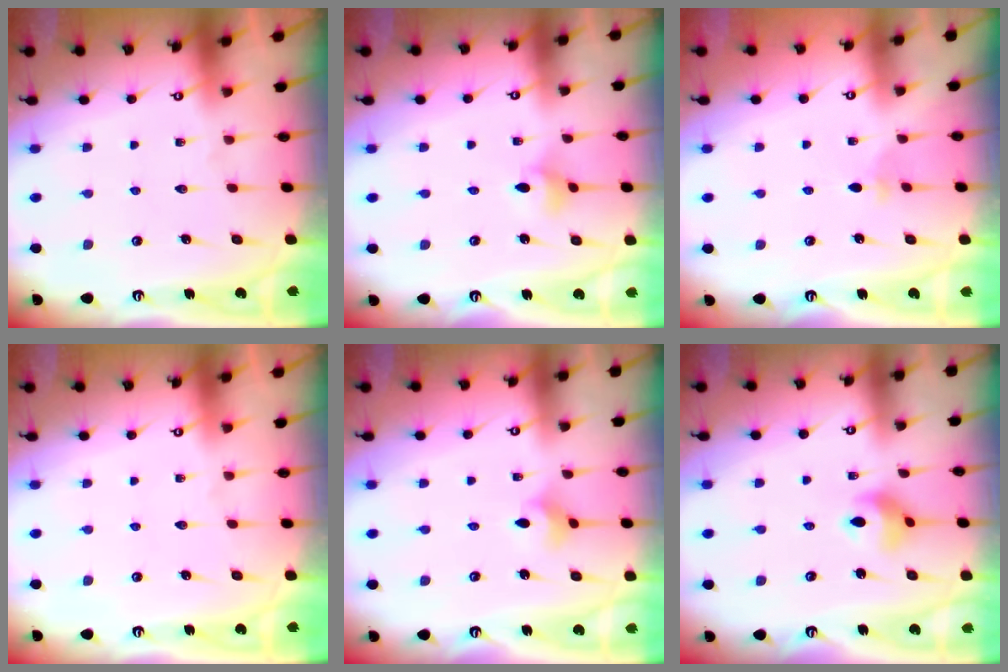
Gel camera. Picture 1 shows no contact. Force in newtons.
{"total": 4.2, "press": 4.2, "slide": 0.7}
{"total": 3.1, "press": 3.0, "slide": 0.5}
{"total": 0.0}
{"total": 3.3, "press": 3.3, "slide": 0.2}
{"total": 5.7, "press": 5.7, "slide": 0.4}